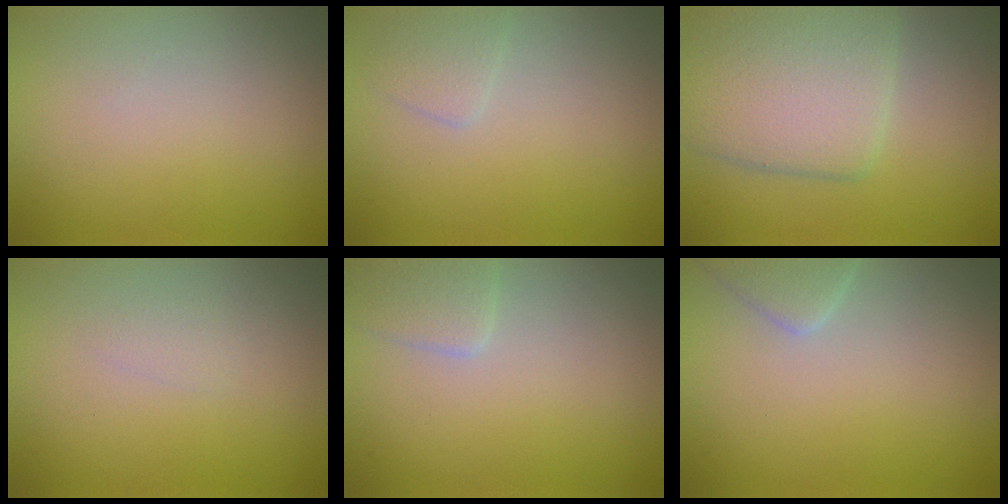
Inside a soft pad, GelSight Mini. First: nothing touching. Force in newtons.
{"total": 1.3, "press": 1.3, "slide": 0.1}
{"total": 6.3, "press": 6.3, "slide": 0.2}
{"total": 0.6, "press": 0.6, "slide": 0.0}
{"total": 1.9, "press": 1.9, "slide": 0.1}
{"total": 1.9, "press": 1.9, "slide": 0.2}